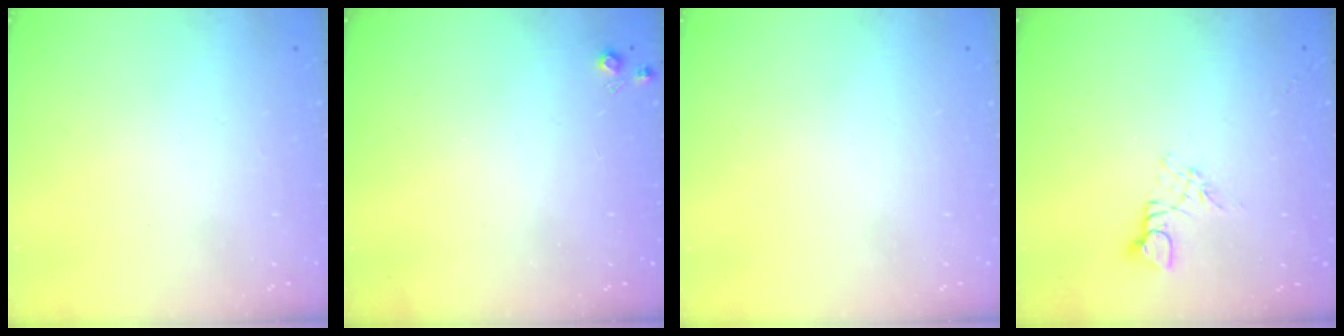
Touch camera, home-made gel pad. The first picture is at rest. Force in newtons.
{"total": 4.0, "press": 3.9, "slide": 0.6}
{"total": 0.0}
{"total": 3.8, "press": 3.8, "slide": 0.5}